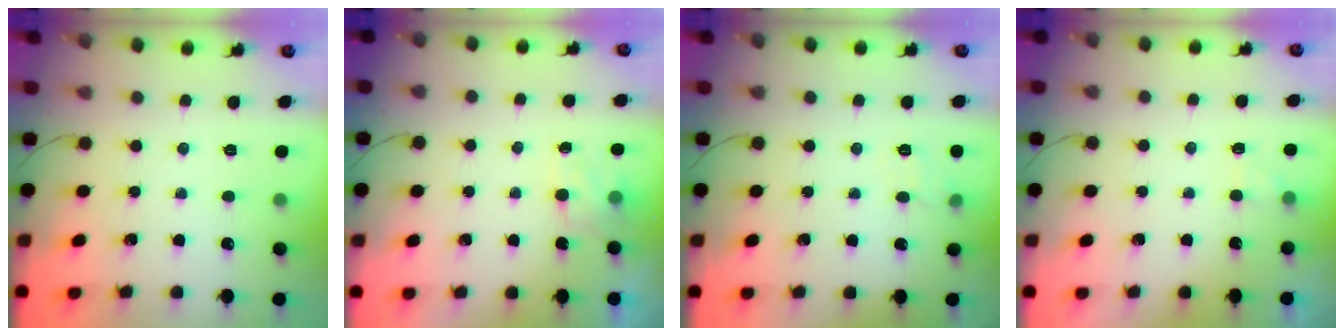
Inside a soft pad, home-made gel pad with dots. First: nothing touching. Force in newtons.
{"total": 4.1, "press": 3.9, "slide": 1.2}
{"total": 4.5, "press": 4.1, "slide": 1.9}
{"total": 2.0, "press": 1.4, "slide": 1.4}